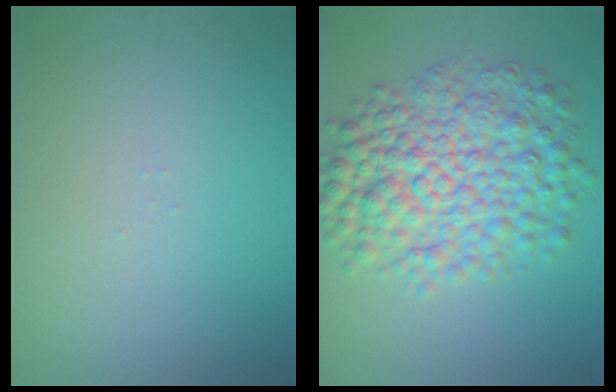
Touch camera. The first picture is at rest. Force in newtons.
{"total": 8.4, "press": 8.4, "slide": 0.1}